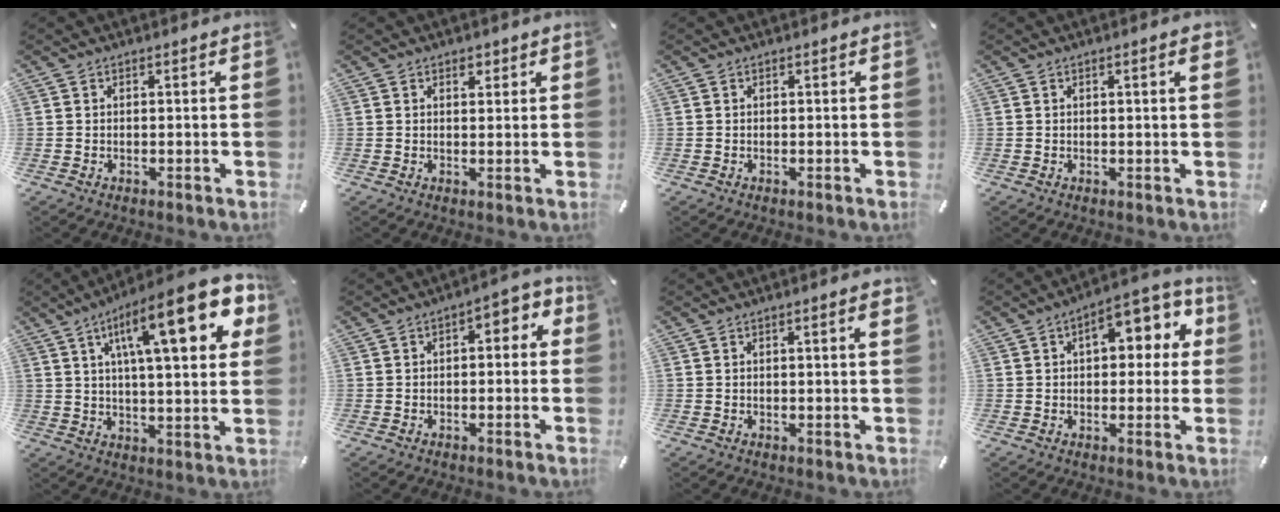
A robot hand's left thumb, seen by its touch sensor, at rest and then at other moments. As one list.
[{"total": 1.8, "force": [1.1, 1.2, 0.8], "torque": [0.006, -0.008, 0.014]}, {"total": 0.0}, {"total": 2.1, "force": [0.5, 0.3, 2.0], "torque": [-0.037, 0.002, 0.008]}, {"total": 22.3, "force": [9.4, 6.2, 19.3], "torque": [-0.305, -0.031, 0.135]}, {"total": 3.7, "force": [-0.9, 2.1, 2.9], "torque": [-0.047, 0.012, -0.022]}, {"total": 2.2, "force": [0.6, 0.3, 2.1], "torque": [-0.040, 0.003, 0.009]}, {"total": 10.8, "force": [2.9, 6.1, 8.4], "torque": [-0.102, -0.006, 0.039]}]